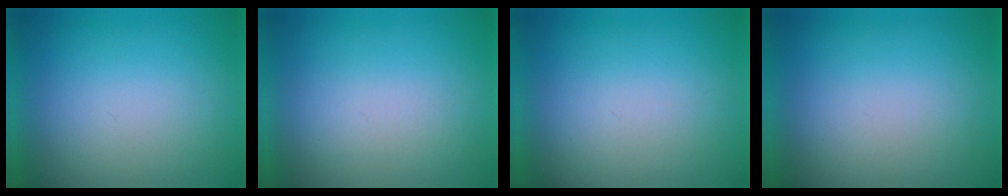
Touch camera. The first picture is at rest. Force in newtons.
{"total": 1.4}
{"total": 1.3}
{"total": 1.0}